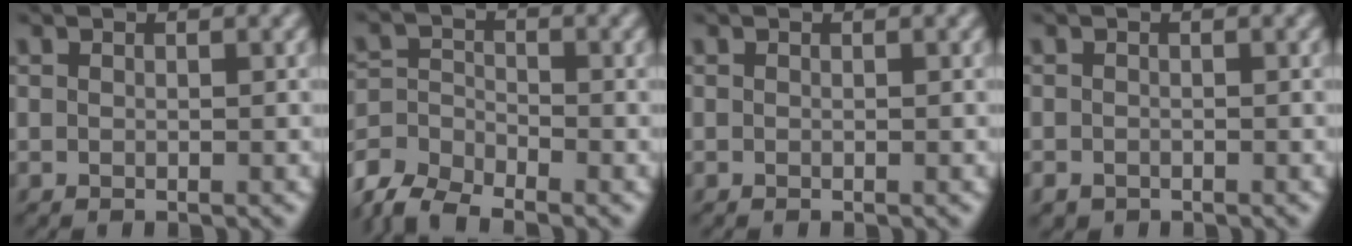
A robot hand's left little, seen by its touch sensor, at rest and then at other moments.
{"total": 6.3, "force": [-5.5, 2.2, 2.2], "torque": [-0.040, -0.009, -0.117]}
{"total": 0.0}
{"total": 1.0, "force": [-0.5, 0.8, 0.1], "torque": [0.002, -0.005, -0.013]}